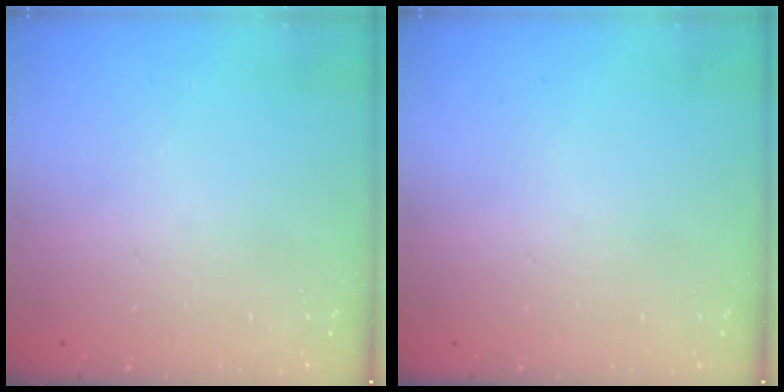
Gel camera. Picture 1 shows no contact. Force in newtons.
{"total": 0.0}